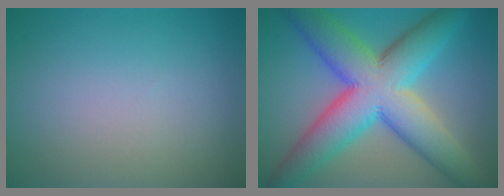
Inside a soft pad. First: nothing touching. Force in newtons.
{"total": 11.9, "press": 11.9, "slide": 0.3}